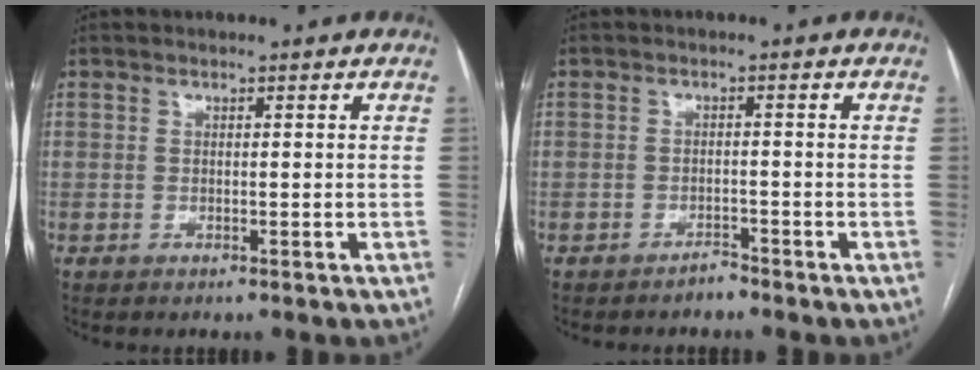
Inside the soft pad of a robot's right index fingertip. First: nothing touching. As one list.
[{"total": 1.5, "force": [-1.4, 0.3, 0.1], "torque": [0.001, 0.000, -0.023]}]